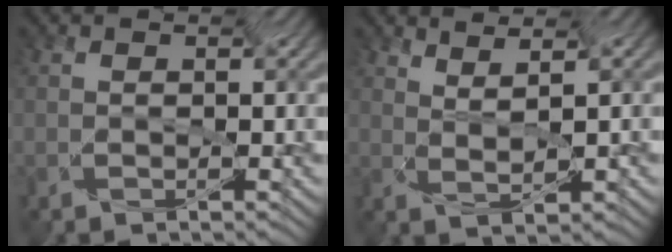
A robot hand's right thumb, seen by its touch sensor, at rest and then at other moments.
{"total": 3.4, "force": [2.9, 0.0, 1.8], "torque": [-0.034, -0.011, 0.051]}